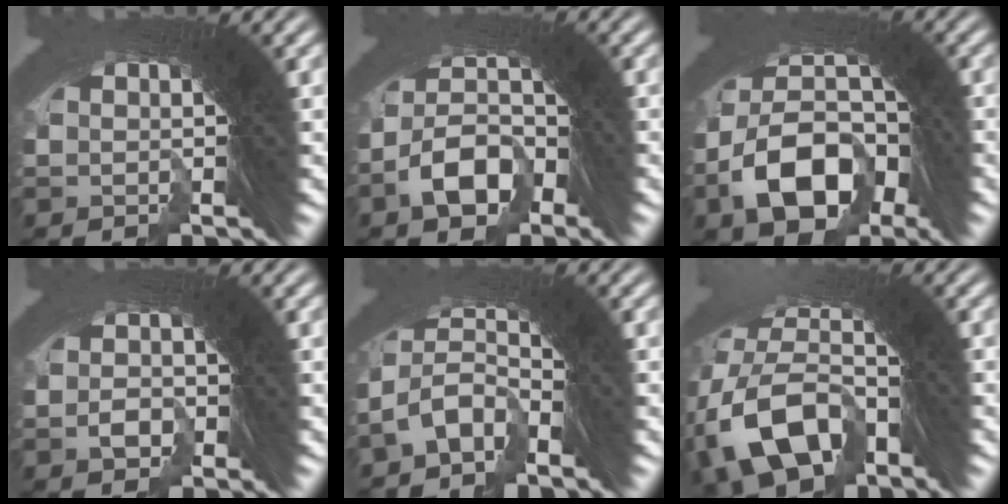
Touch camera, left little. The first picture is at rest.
{"total": 5.8, "force": [-3.0, 4.2, 2.6], "torque": [-0.042, -0.007, -0.060]}
{"total": 10.6, "force": [-3.0, 7.3, 7.1], "torque": [-0.112, -0.017, -0.051]}
{"total": 2.7, "force": [-2.0, 1.8, -0.1], "torque": [0.011, -0.005, -0.037]}
{"total": 4.3, "force": [-2.5, 3.4, 0.4], "torque": [-0.020, -0.015, -0.047]}
{"total": 9.3, "force": [-4.9, 7.1, 3.3], "torque": [-0.107, -0.046, -0.076]}